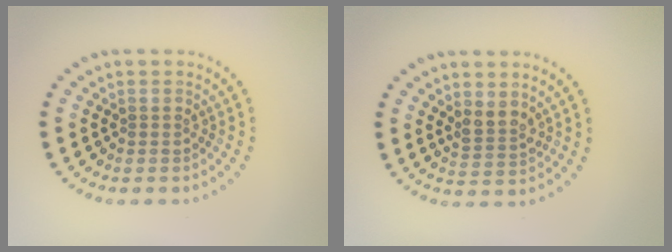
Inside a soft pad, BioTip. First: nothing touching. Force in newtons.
{"total": 2.1, "press": 1.7, "slide": 1.2}